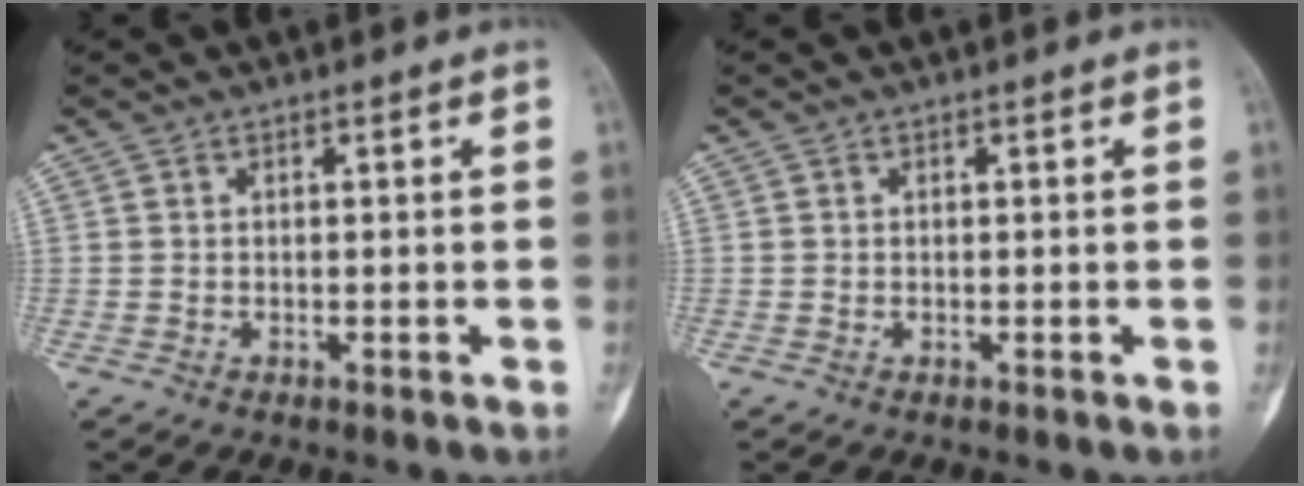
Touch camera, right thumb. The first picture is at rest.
{"total": 0.0}